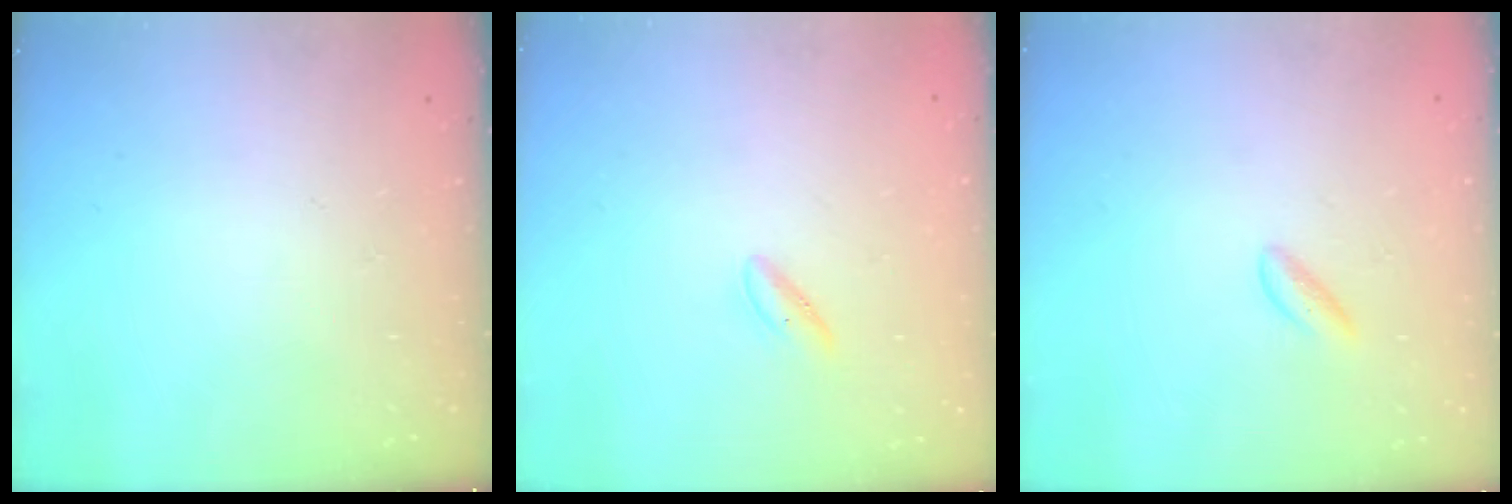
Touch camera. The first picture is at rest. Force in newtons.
{"total": 1.8, "press": 1.6, "slide": 0.9}
{"total": 2.4, "press": 2.3, "slide": 0.7}